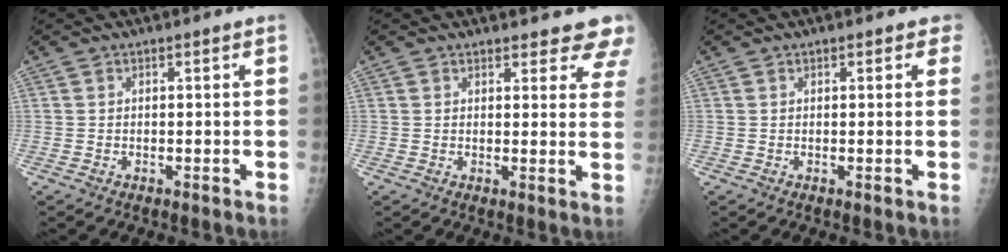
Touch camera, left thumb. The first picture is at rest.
{"total": 8.2, "force": [7.6, 2.6, 1.6], "torque": [0.030, -0.034, 0.061]}
{"total": 1.7, "force": [1.1, 1.0, 0.8], "torque": [0.014, 0.000, 0.006]}